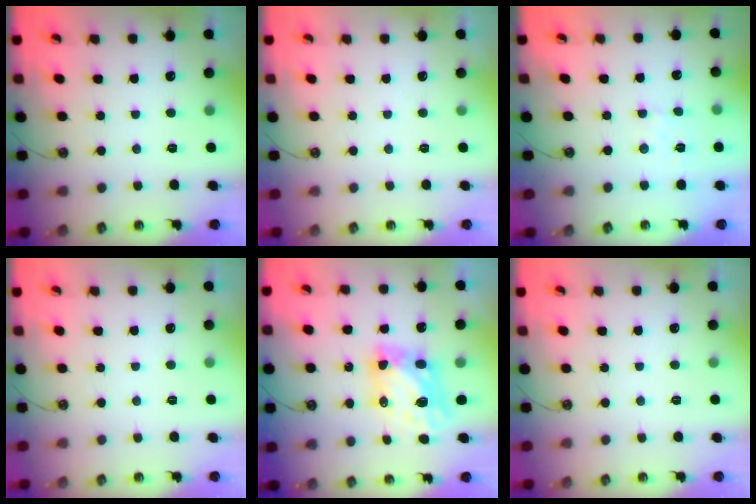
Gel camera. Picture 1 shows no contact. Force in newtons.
{"total": 0.0}
{"total": 2.7, "press": 2.7, "slide": 0.5}
{"total": 0.0}
{"total": 6.7, "press": 6.7, "slide": 0.6}
{"total": 0.0}